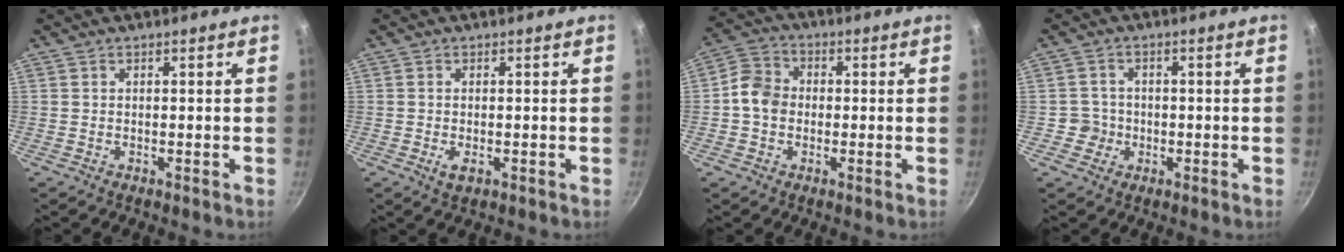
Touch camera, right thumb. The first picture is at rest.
{"total": 2.3, "force": [-0.7, 1.2, 1.8], "torque": [-0.037, -0.006, -0.010]}
{"total": 6.8, "force": [-0.7, 5.7, 3.7], "torque": [-0.045, 0.016, -0.032]}
{"total": 3.5, "force": [-0.9, 3.4, 0.3], "torque": [0.016, 0.012, -0.016]}